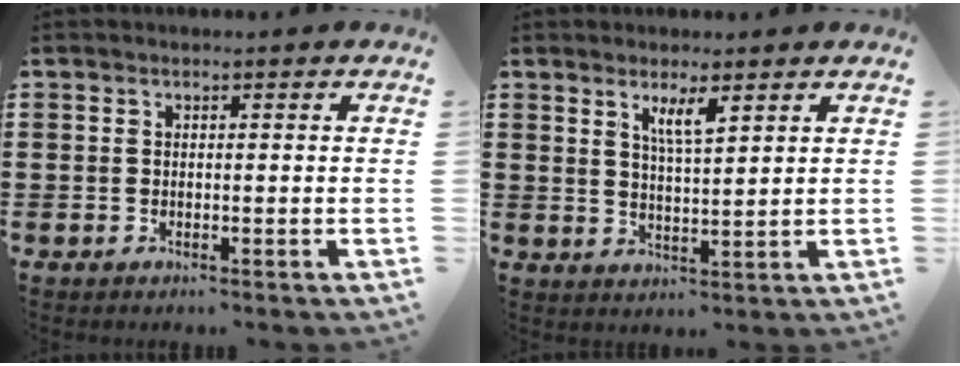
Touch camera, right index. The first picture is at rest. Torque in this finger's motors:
{"motor_torque": [0.03, 0.00, 0.13, 0.10]}